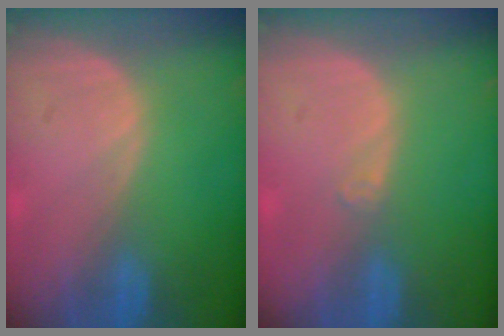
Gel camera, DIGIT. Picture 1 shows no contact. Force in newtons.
{"total": 0.9, "press": 0.7, "slide": 0.6}